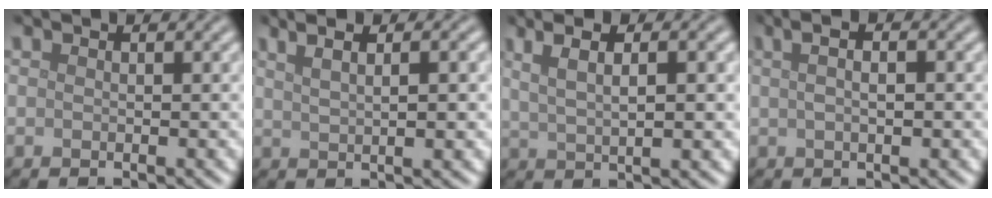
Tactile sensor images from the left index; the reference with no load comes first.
{"total": 5.5, "force": [2.6, 2.2, 4.3], "torque": [-0.048, 0.024, 0.021]}
{"total": 5.3, "force": [2.2, 1.7, 4.5], "torque": [-0.066, 0.010, 0.021]}
{"total": 4.7, "force": [1.7, 2.1, 3.8], "torque": [-0.038, 0.028, 0.004]}